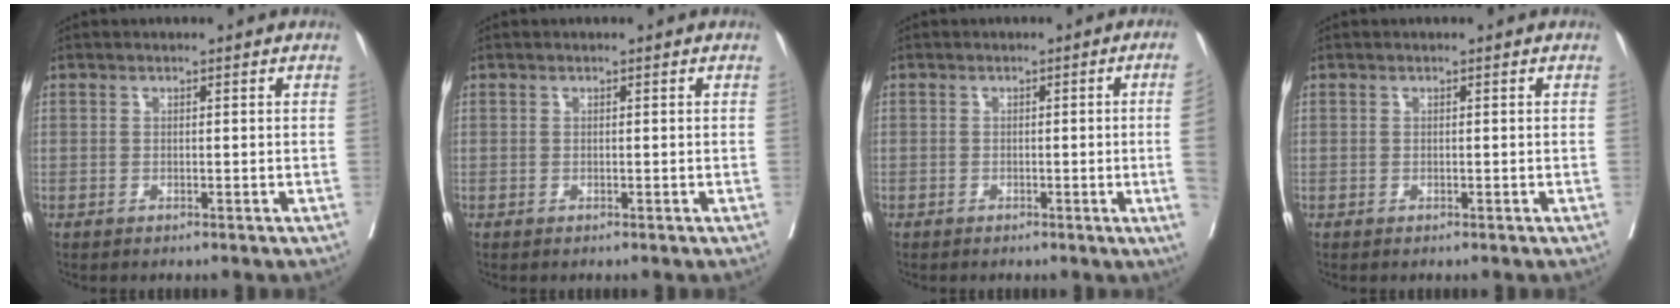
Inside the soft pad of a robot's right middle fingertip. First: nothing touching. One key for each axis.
{"total": 0.0}
{"total": 4.7, "fx": -0.7, "fy": -1.7, "fz": 4.3, "tx": -0.051, "ty": -0.010, "tz": -0.009}
{"total": 0.0}